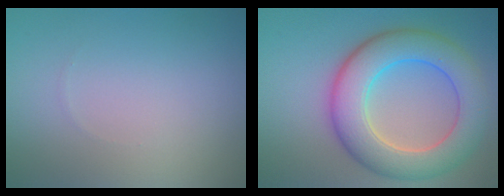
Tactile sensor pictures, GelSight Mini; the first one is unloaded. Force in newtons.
{"total": 8.8, "press": 8.8, "slide": 0.1}